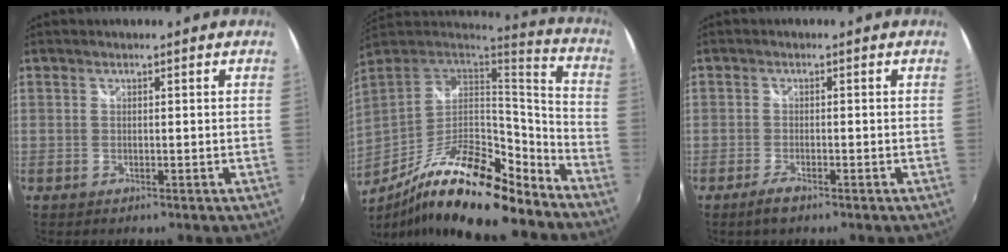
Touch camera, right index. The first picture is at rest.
{"total": 22.8, "force": [-15.4, 5.9, 15.7], "torque": [-0.280, -0.028, -0.268]}
{"total": 2.4, "force": [-1.8, 1.0, 1.3], "torque": [-0.034, -0.005, -0.039]}